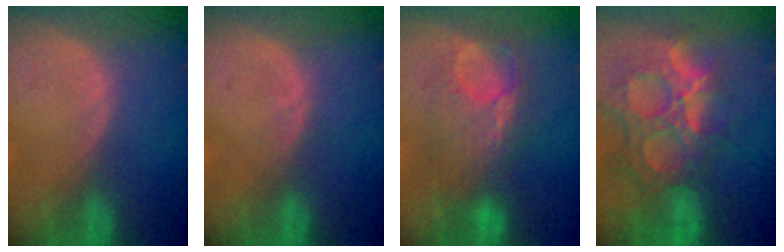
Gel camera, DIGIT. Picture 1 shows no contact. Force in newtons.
{"total": 0.9, "press": 0.9, "slide": 0.2}
{"total": 8.1, "press": 8.0, "slide": 0.7}
{"total": 13.9, "press": 11.7, "slide": 7.5}